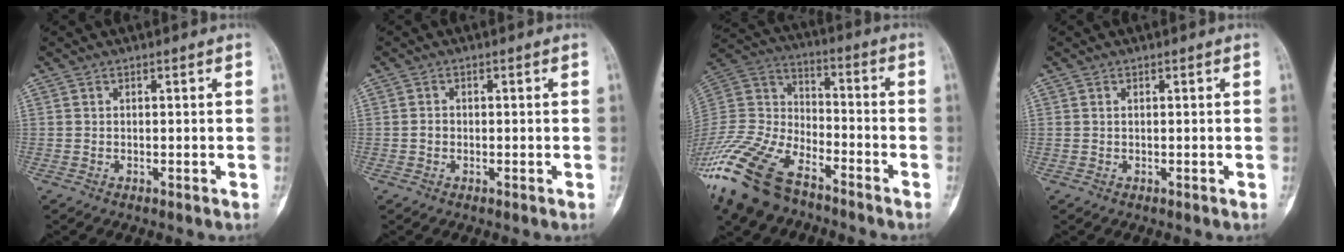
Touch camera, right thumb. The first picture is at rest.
{"total": 1.1, "force": [-0.2, 0.9, 0.5], "torque": [-0.005, 0.004, -0.006]}
{"total": 21.4, "force": [-14.9, 10.1, 11.5], "torque": [-0.267, 0.038, -0.286]}
{"total": 0.0}